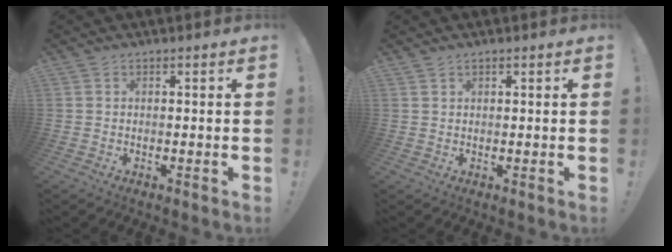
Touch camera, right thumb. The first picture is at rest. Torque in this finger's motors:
{"motor_torque": [-0.05, -0.17, -0.27, 0.21, 0.03]}